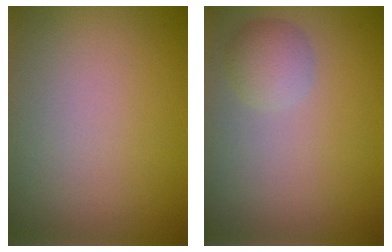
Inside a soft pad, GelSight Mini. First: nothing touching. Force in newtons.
{"total": 2.1, "press": 2.1, "slide": 0.1}